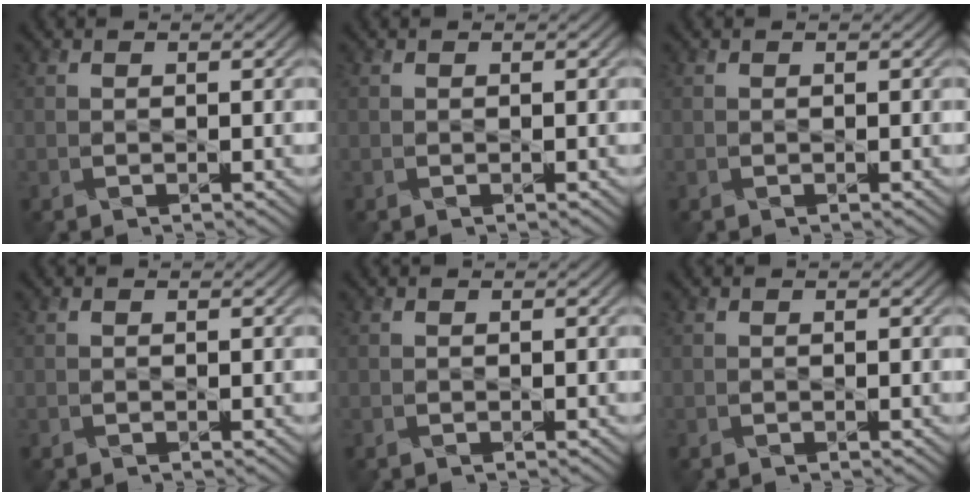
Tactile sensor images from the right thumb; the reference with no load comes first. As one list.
[{"total": 0.0}, {"total": 0.0}, {"total": 0.0}, {"total": 0.0}, {"total": 0.0}]